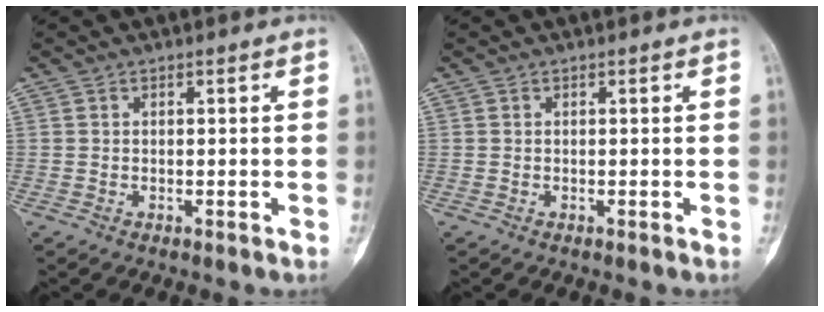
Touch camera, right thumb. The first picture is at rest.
{"total": 0.0}